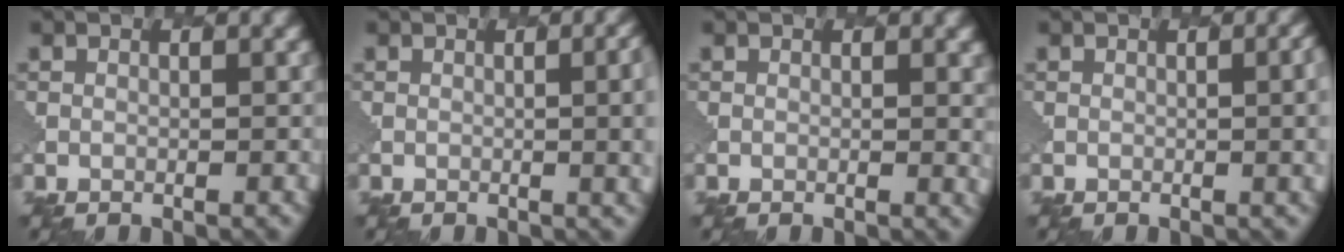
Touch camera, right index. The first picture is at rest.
{"total": 6.3, "force": [0.3, 2.9, 5.6], "torque": [-0.031, 0.007, -0.002]}
{"total": 1.7, "force": [0.4, 0.6, 1.6], "torque": [-0.012, 0.001, 0.002]}
{"total": 5.1, "force": [0.3, 2.2, 4.6], "torque": [-0.026, 0.006, -0.001]}